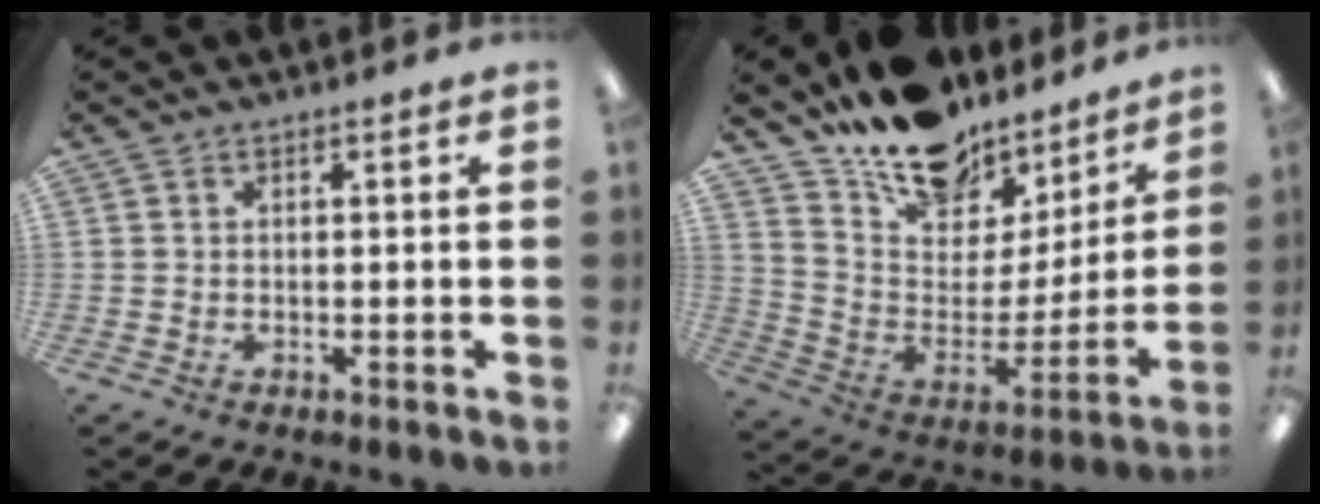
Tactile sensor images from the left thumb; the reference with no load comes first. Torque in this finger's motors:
{"motor_torque": [0.82, 0.28, 1.44, -1.33, 0.39]}